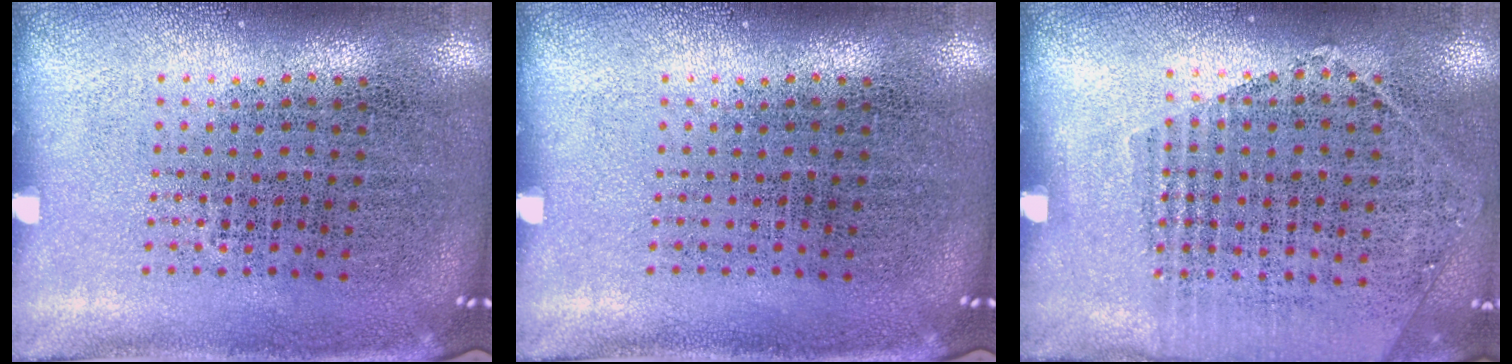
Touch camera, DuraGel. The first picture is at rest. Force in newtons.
{"total": 0.0}
{"total": 1.0, "press": 0.9, "slide": 0.5}